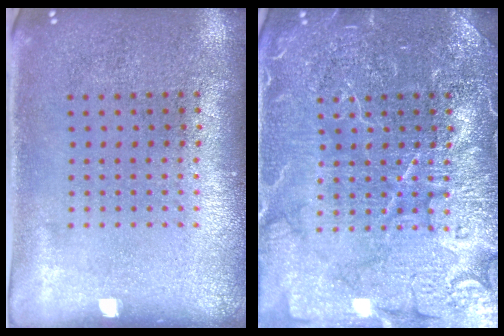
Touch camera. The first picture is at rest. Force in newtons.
{"total": 6.9, "press": 6.8, "slide": 0.9}